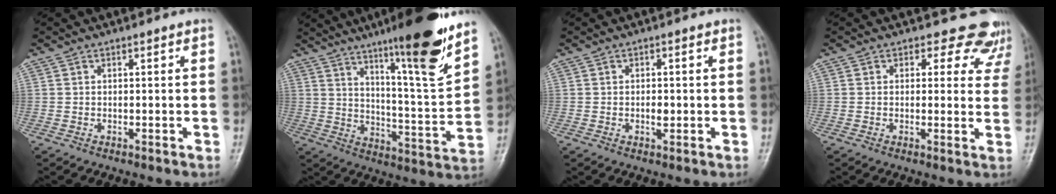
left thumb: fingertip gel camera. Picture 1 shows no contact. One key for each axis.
{"total": 17.5, "fx": 11.9, "fy": 1.7, "fz": 12.7, "tx": -0.173, "ty": -0.076, "tz": 0.188}
{"total": 1.9, "fx": -0.2, "fy": 1.0, "fz": 1.5, "tx": -0.022, "ty": -0.001, "tz": -0.005}
{"total": 8.4, "fx": 6.9, "fy": 4.7, "fz": 1.0, "tx": 0.047, "ty": -0.031, "tz": 0.048}